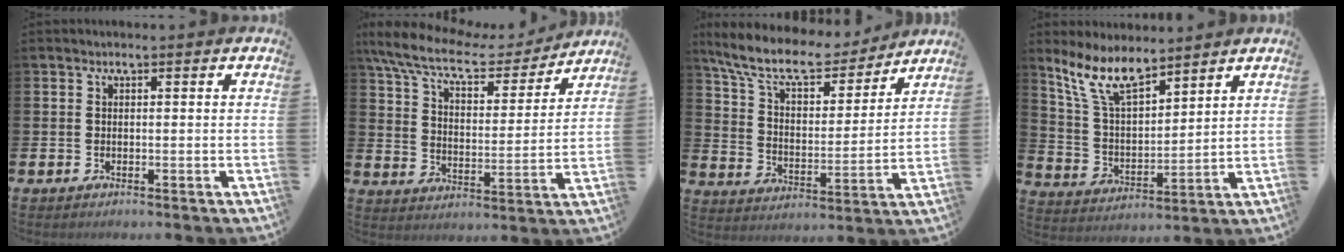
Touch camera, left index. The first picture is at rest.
{"total": 10.0, "force": [8.2, 2.9, 4.8], "torque": [-0.125, -0.049, 0.138]}
{"total": 10.5, "force": [9.2, 3.2, 4.0], "torque": [-0.115, -0.054, 0.161]}
{"total": 9.1, "force": [7.5, 2.7, 4.4], "torque": [-0.117, -0.022, 0.140]}